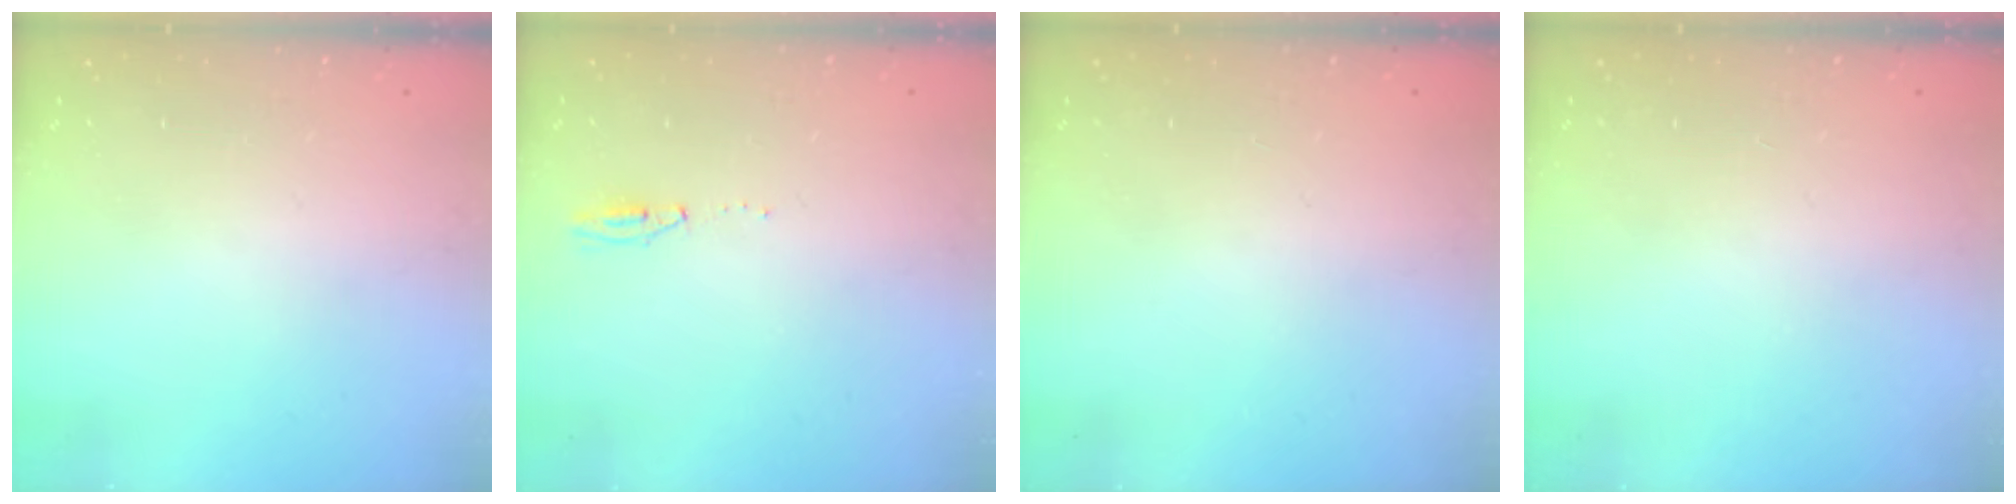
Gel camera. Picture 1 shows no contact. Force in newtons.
{"total": 15.0, "press": 4.8, "slide": 14.3}
{"total": 0.0}
{"total": 0.0}